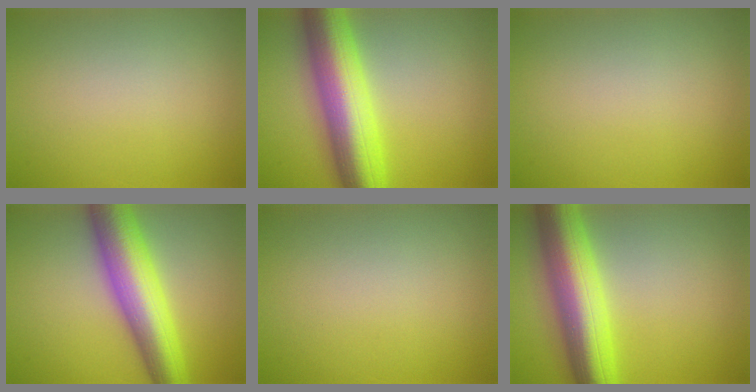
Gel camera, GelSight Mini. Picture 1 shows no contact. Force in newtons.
{"total": 10.5, "press": 10.5, "slide": 0.1}
{"total": 0.0}
{"total": 10.1, "press": 10.1, "slide": 0.1}
{"total": 0.0}
{"total": 10.1, "press": 10.1, "slide": 0.3}